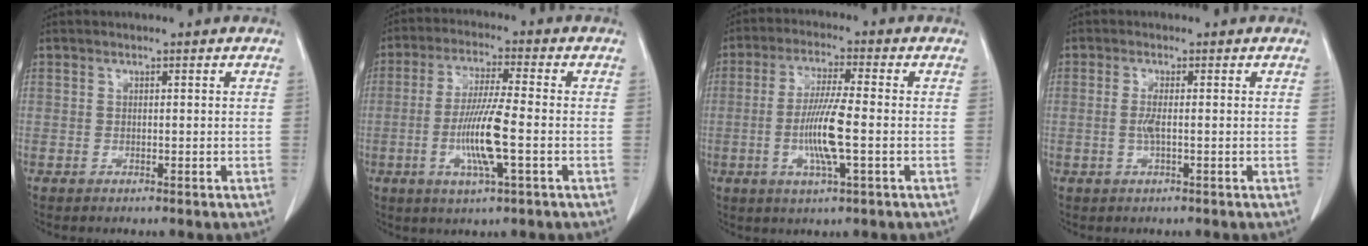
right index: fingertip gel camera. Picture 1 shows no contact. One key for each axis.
{"total": 9.6, "fx": -2.3, "fy": 0.3, "fz": 9.3, "tx": -0.184, "ty": -0.011, "tz": -0.046}
{"total": 8.7, "fx": -1.7, "fy": 0.4, "fz": 8.5, "tx": -0.168, "ty": -0.008, "tz": -0.035}
{"total": 3.0, "fx": -0.3, "fy": 0.2, "fz": 3.0, "tx": -0.069, "ty": -0.002, "tz": -0.007}